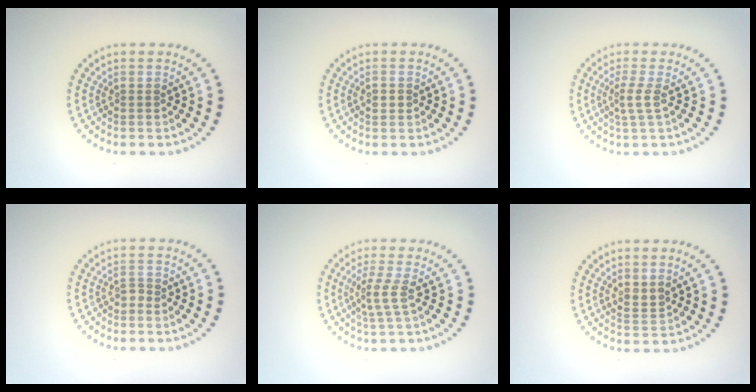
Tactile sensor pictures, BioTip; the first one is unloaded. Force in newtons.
{"total": 1.1, "press": 1.1, "slide": 0.1}
{"total": 1.8, "press": 1.3, "slide": 1.2}
{"total": 0.9, "press": 0.6, "slide": 0.7}
{"total": 2.2, "press": 1.5, "slide": 1.5}
{"total": 1.5, "press": 1.2, "slide": 0.9}